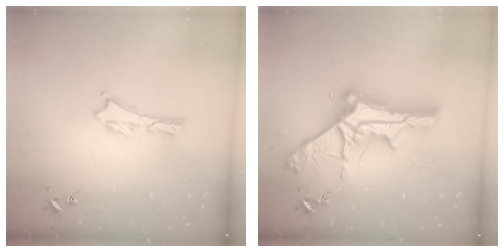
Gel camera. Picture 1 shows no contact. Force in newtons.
{"total": 12.1, "press": 12.0, "slide": 1.1}